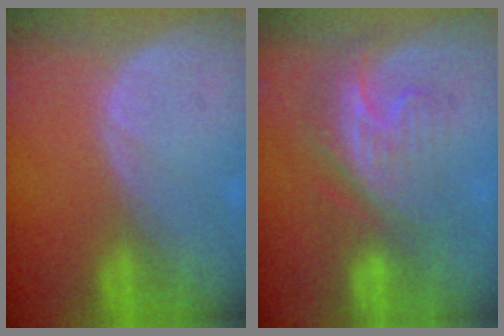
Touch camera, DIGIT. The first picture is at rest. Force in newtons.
{"total": 8.5, "press": 7.5, "slide": 4.1}